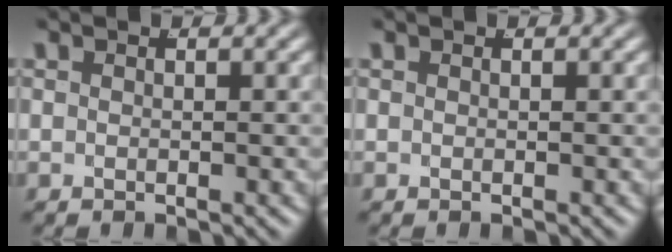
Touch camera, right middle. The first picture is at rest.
{"total": 0.0}